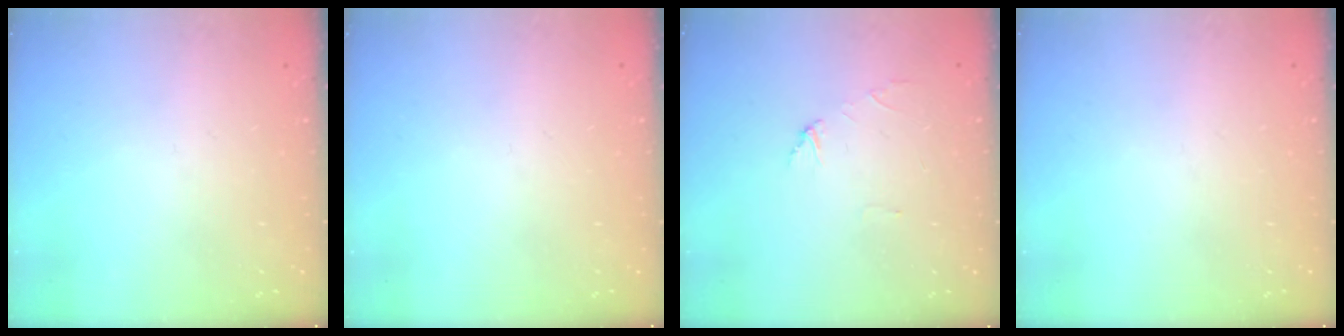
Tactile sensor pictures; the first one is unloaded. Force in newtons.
{"total": 0.0}
{"total": 2.7, "press": 2.7, "slide": 0.2}
{"total": 0.0}